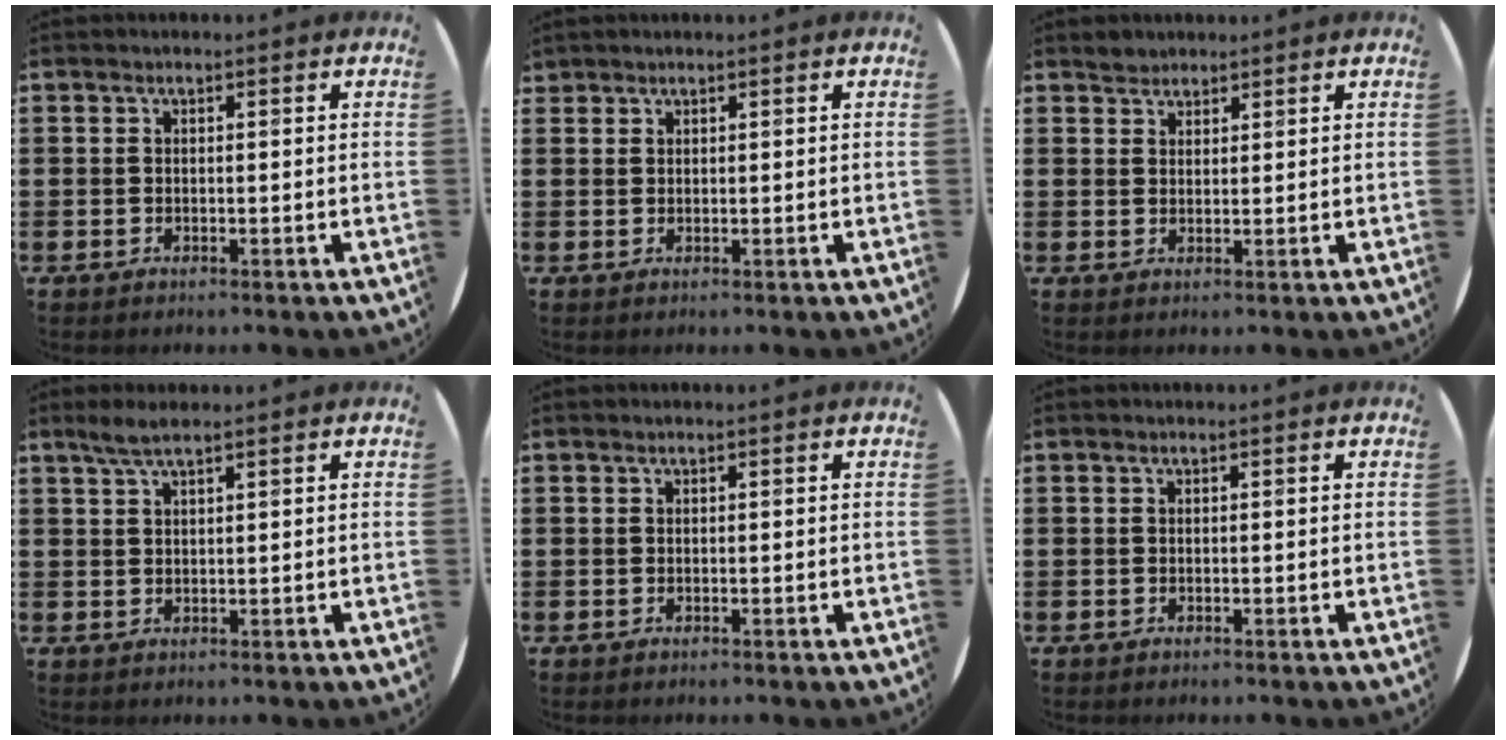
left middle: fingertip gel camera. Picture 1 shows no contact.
{"total": 0.8, "force": [0.8, 0.2, -0.2], "torque": [0.003, 0.003, 0.015]}
{"total": 1.8, "force": [1.7, 0.6, -0.2], "torque": [0.001, 0.002, 0.034]}
{"total": 2.6, "force": [2.0, 0.3, 1.6], "torque": [-0.034, 0.003, 0.035]}
{"total": 0.0}
{"total": 0.0}